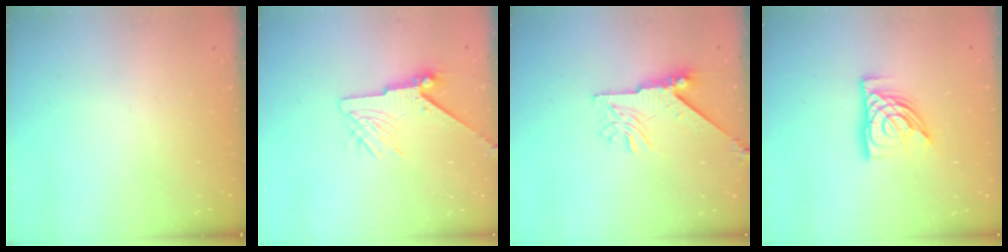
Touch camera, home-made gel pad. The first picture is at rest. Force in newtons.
{"total": 8.0, "press": 8.0, "slide": 0.1}
{"total": 8.3, "press": 8.2, "slide": 0.8}
{"total": 11.3, "press": 11.3, "slide": 1.3}